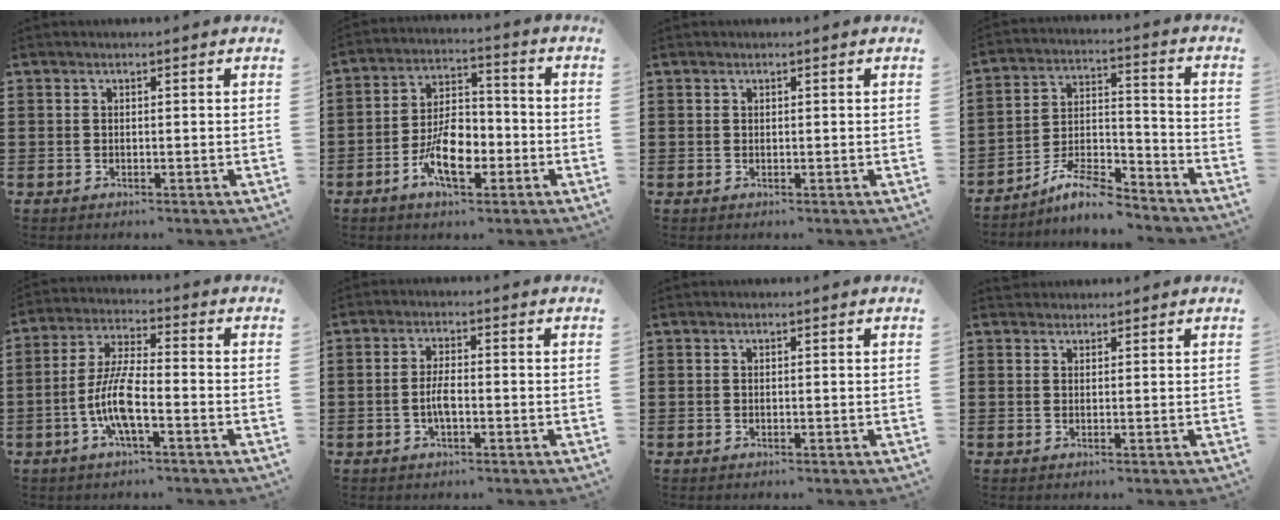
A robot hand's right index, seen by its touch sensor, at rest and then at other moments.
{"total": 9.2, "force": [-3.6, 4.8, 7.0], "torque": [-0.132, 0.004, -0.067]}
{"total": 0.0}
{"total": 9.1, "force": [-8.0, 1.8, 3.9], "torque": [-0.073, 0.020, -0.150]}
{"total": 8.0, "force": [-2.9, 1.9, 7.2], "torque": [-0.167, -0.013, -0.063]}
{"total": 3.5, "force": [-0.9, 1.2, 3.2], "torque": [-0.065, 0.002, -0.018]}
{"total": 0.0}
{"total": 1.3, "force": [1.1, 0.6, -0.2], "torque": [0.002, 0.003, 0.023]}